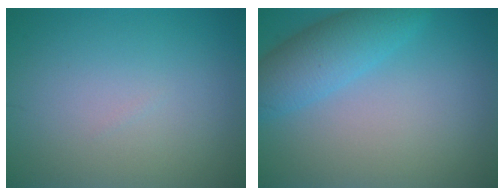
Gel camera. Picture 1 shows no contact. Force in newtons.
{"total": 4.7, "press": 4.7, "slide": 0.2}